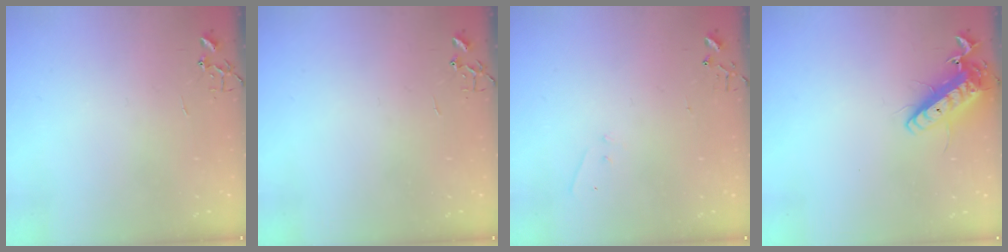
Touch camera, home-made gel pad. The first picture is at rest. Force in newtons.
{"total": 0.0}
{"total": 4.2, "press": 4.1, "slide": 0.6}
{"total": 13.4, "press": 13.1, "slide": 2.5}